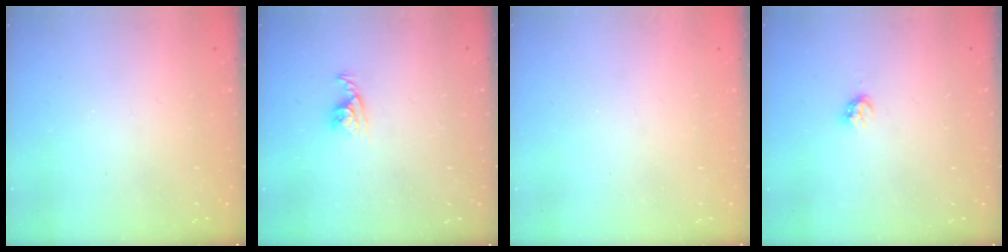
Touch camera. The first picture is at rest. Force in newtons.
{"total": 4.8, "press": 4.8, "slide": 0.2}
{"total": 0.0}
{"total": 2.8, "press": 2.7, "slide": 0.3}